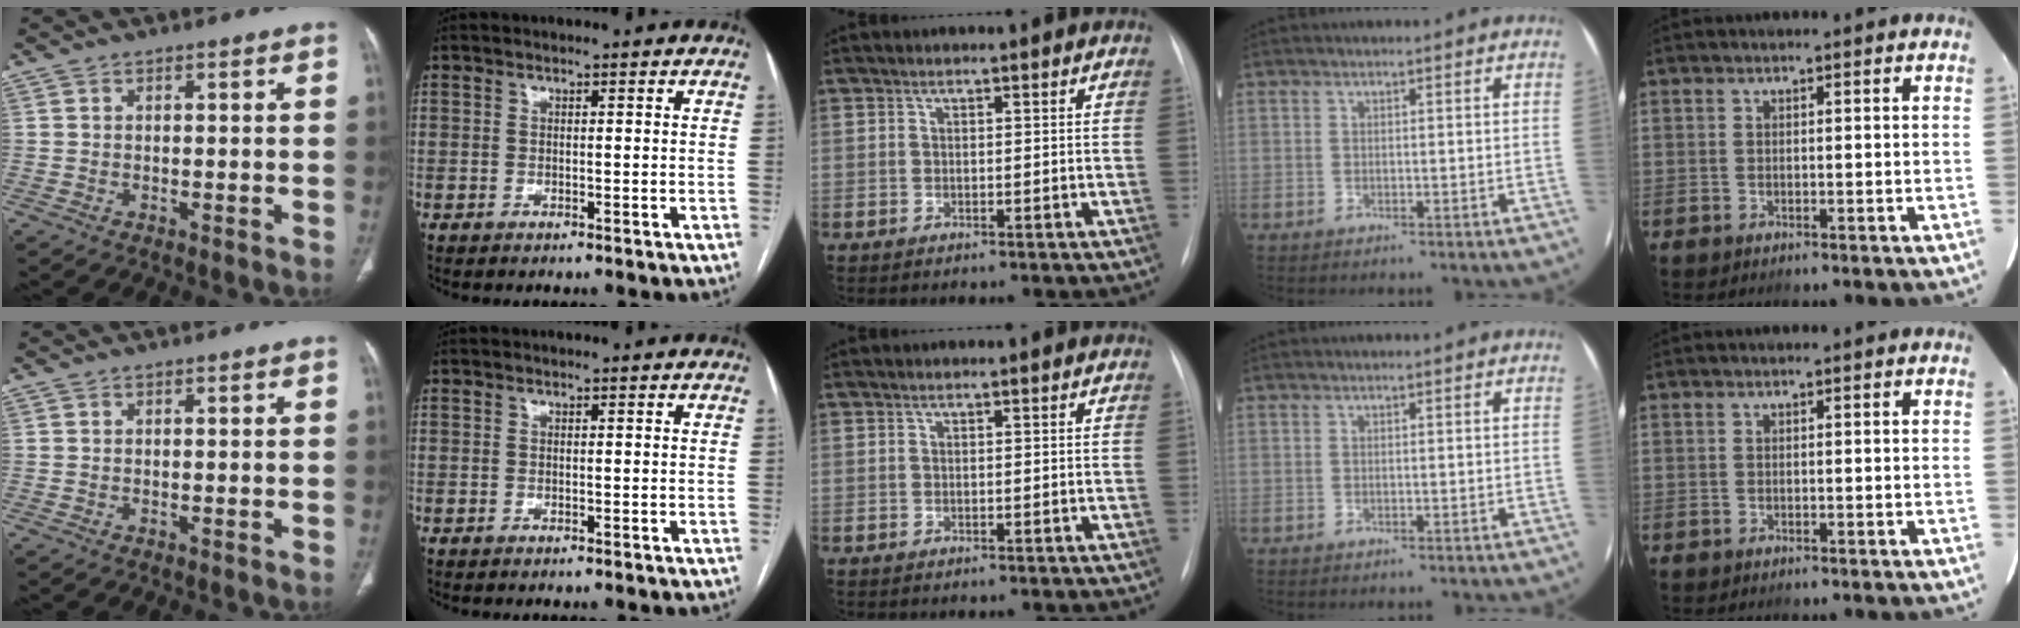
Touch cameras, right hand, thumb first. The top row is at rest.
{}